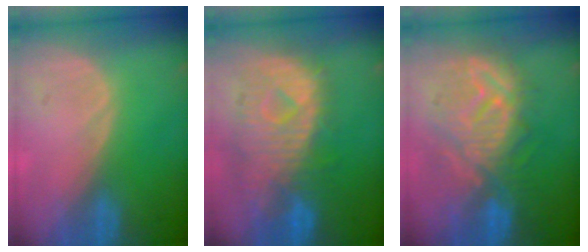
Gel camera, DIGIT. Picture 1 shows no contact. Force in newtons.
{"total": 10.8, "press": 9.6, "slide": 5.0}
{"total": 10.4, "press": 10.1, "slide": 2.8}